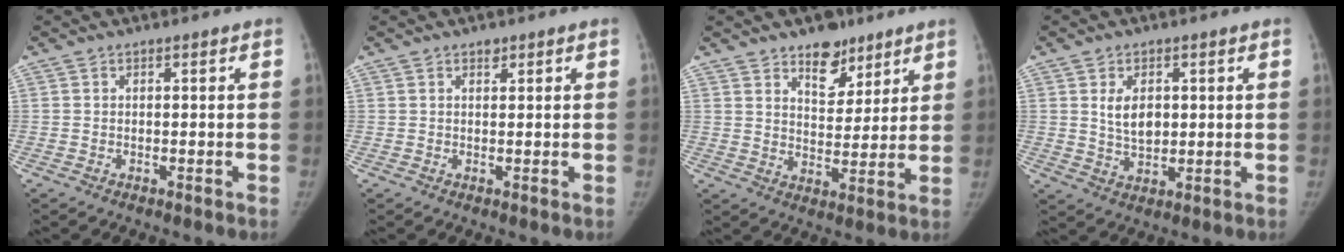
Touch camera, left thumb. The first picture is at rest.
{"total": 1.1, "force": [0.8, 0.7, 0.4], "torque": [0.000, -0.005, 0.010]}
{"total": 9.0, "force": [6.2, 5.1, 4.0], "torque": [-0.024, -0.039, 0.098]}
{"total": 5.8, "force": [1.3, 3.8, 4.2], "torque": [-0.053, -0.011, 0.029]}